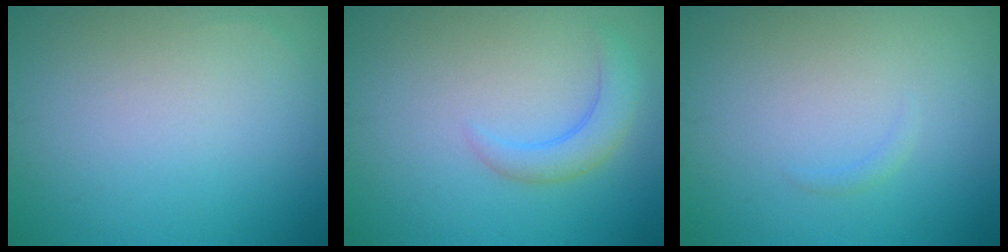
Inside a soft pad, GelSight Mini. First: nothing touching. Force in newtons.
{"total": 2.6, "press": 2.5, "slide": 0.3}
{"total": 0.5, "press": 0.5, "slide": 0.1}